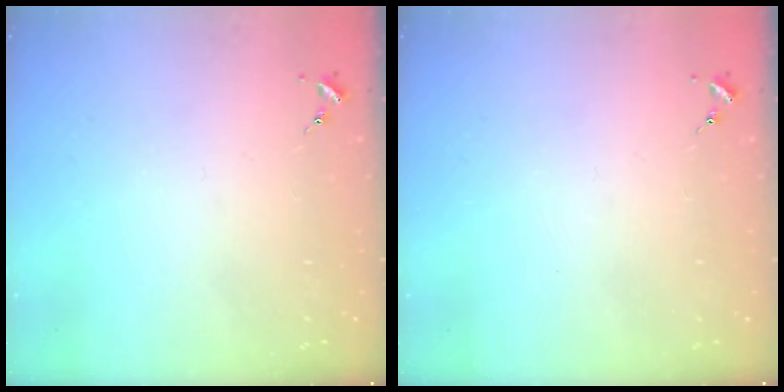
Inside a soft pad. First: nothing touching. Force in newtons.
{"total": 0.0}